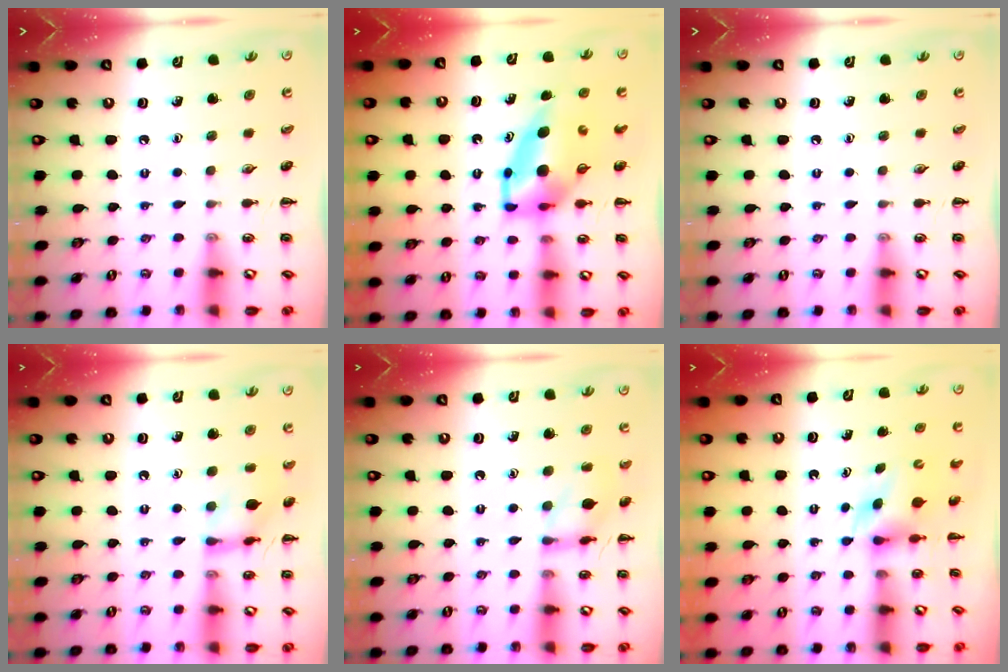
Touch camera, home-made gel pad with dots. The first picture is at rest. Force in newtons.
{"total": 6.9, "press": 6.7, "slide": 1.5}
{"total": 0.0}
{"total": 10.0, "press": 10.0, "slide": 0.8}
{"total": 10.8, "press": 10.8, "slide": 0.4}
{"total": 4.0, "press": 3.9, "slide": 0.9}